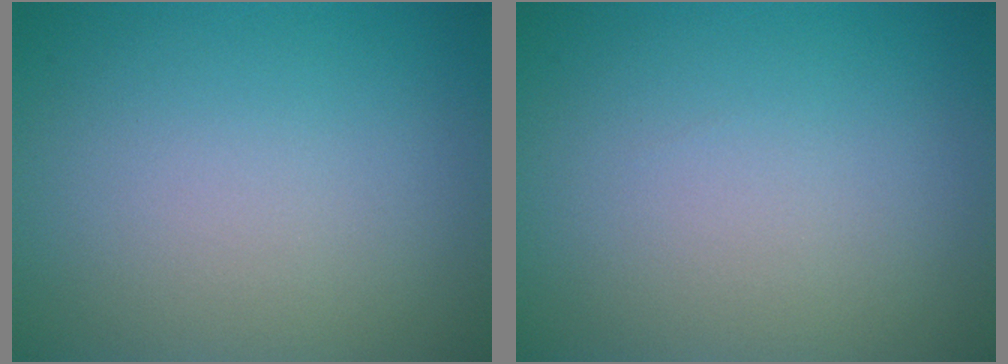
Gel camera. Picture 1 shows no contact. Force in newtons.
{"total": 0.0}